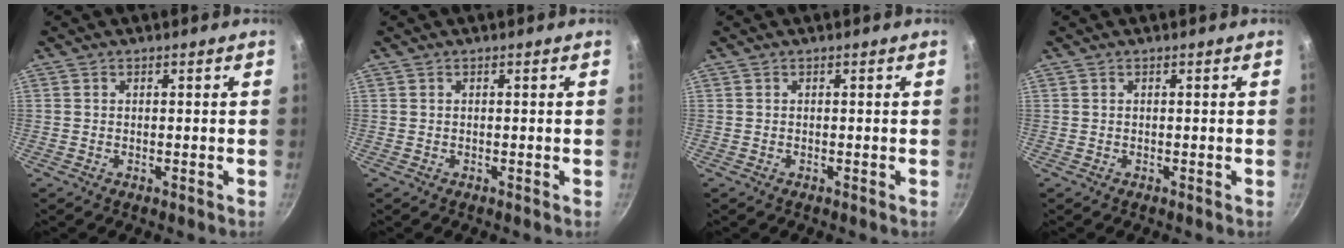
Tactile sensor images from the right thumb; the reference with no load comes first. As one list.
[{"total": 0.0}, {"total": 0.0}, {"total": 0.0}]